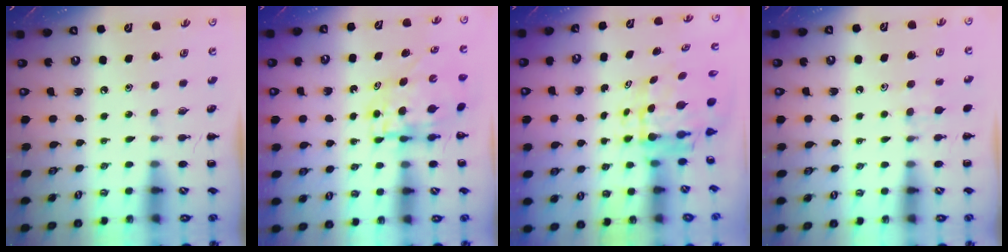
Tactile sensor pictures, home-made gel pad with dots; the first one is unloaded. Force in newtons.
{"total": 5.9, "press": 5.8, "slide": 1.0}
{"total": 6.2, "press": 5.9, "slide": 2.0}
{"total": 6.7, "press": 6.3, "slide": 2.2}